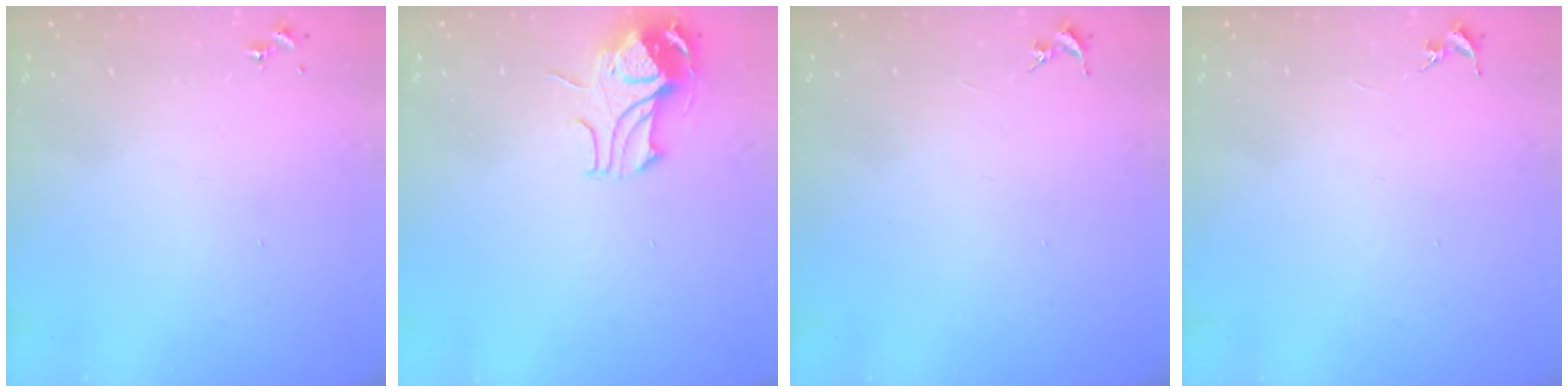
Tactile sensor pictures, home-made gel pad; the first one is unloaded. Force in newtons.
{"total": 9.9, "press": 9.8, "slide": 1.4}
{"total": 0.0}
{"total": 0.0}